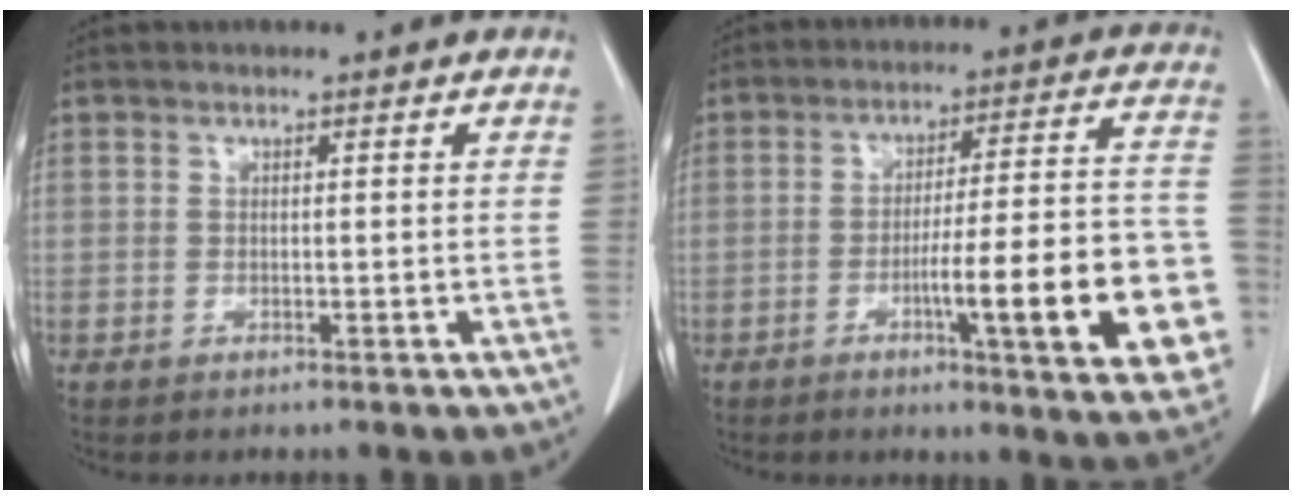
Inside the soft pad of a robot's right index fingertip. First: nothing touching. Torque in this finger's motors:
{"motor_torque": [0.86, -0.39, 0.42, 0.11]}